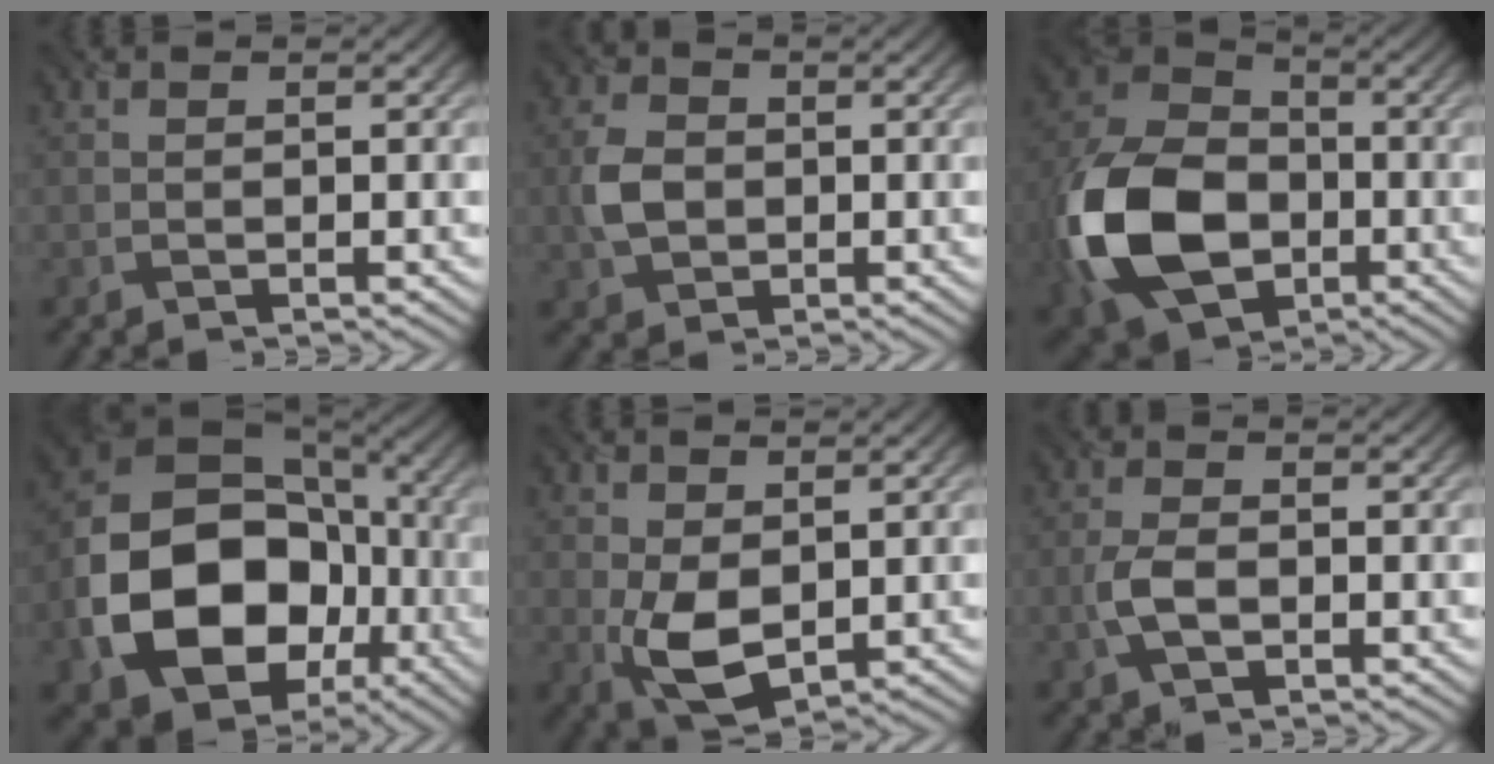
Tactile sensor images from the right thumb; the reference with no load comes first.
{"total": 4.5, "force": [-0.4, 3.5, 2.7], "torque": [-0.070, 0.000, -0.011]}
{"total": 16.5, "force": [-4.8, 11.7, 10.6], "torque": [-0.259, -0.026, -0.105]}
{"total": 18.4, "force": [-4.4, 14.0, 11.0], "torque": [-0.225, -0.038, -0.066]}
{"total": 6.5, "force": [-0.1, 4.0, 5.1], "torque": [-0.118, -0.005, 0.001]}
{"total": 3.4, "force": [-1.0, 1.9, 2.6], "torque": [-0.065, -0.002, -0.023]}